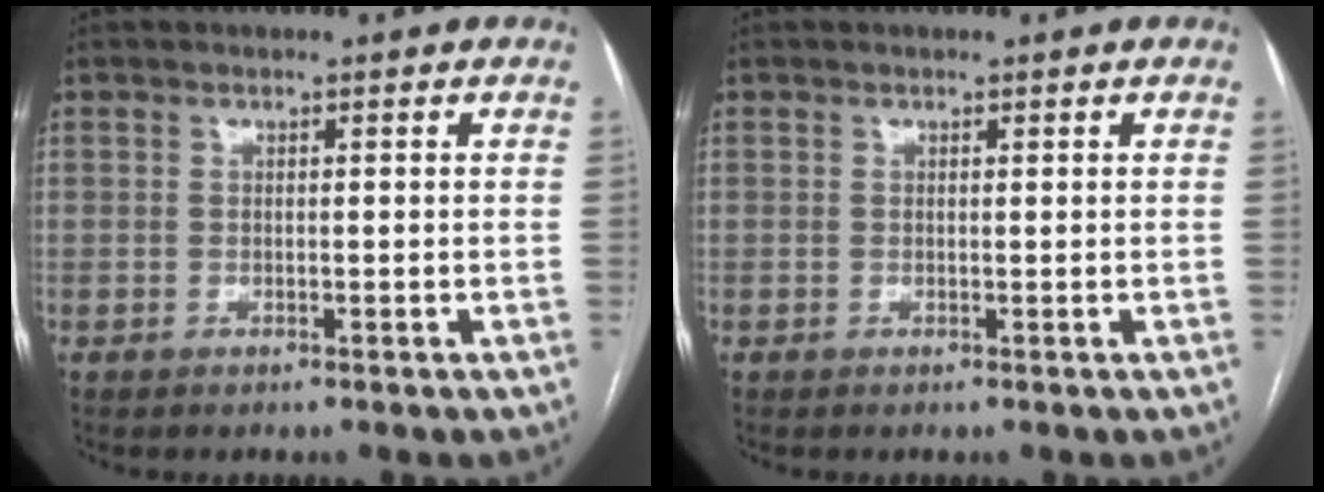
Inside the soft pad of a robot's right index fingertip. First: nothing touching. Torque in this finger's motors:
{"motor_torque": [0.19, 0.13, 0.08, 0.01]}